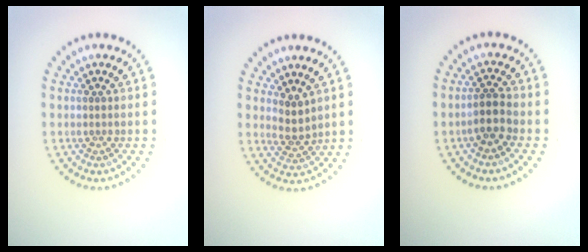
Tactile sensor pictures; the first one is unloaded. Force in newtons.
{"total": 2.1, "press": 1.6, "slide": 1.4}
{"total": 2.2, "press": 1.9, "slide": 1.2}